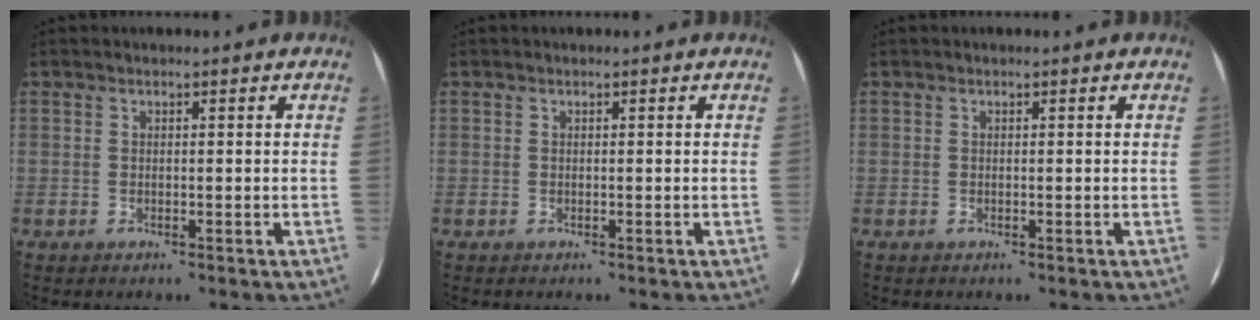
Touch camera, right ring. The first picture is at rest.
{"total": 0.0}
{"total": 0.0}